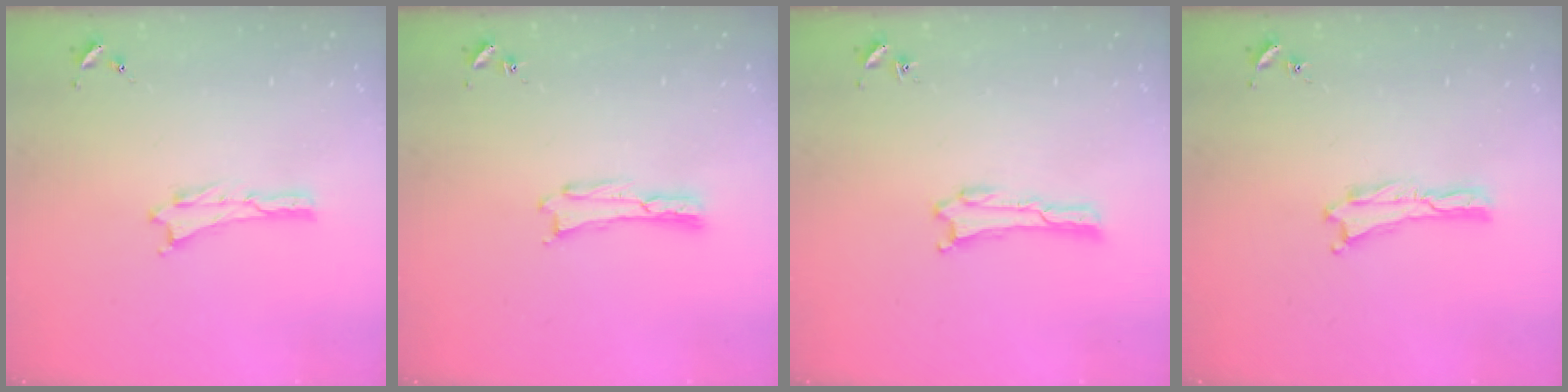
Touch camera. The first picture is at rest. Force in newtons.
{"total": 0.0}
{"total": 0.0}
{"total": 0.0}